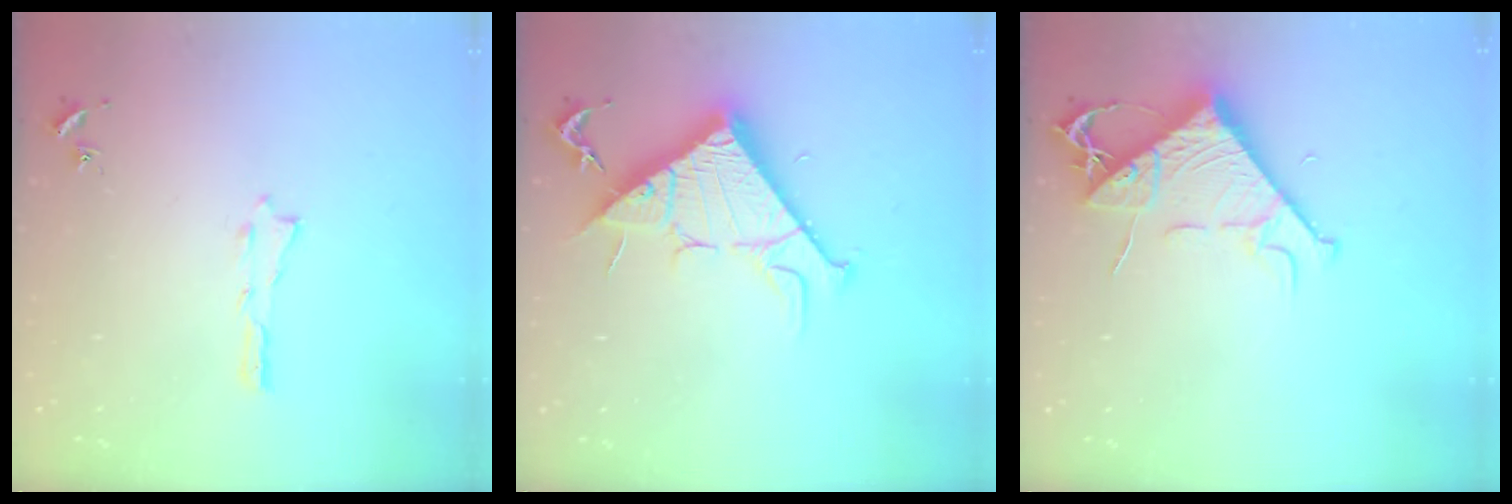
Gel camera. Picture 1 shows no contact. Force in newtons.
{"total": 11.9, "press": 11.9, "slide": 0.2}
{"total": 8.1, "press": 8.1, "slide": 1.1}